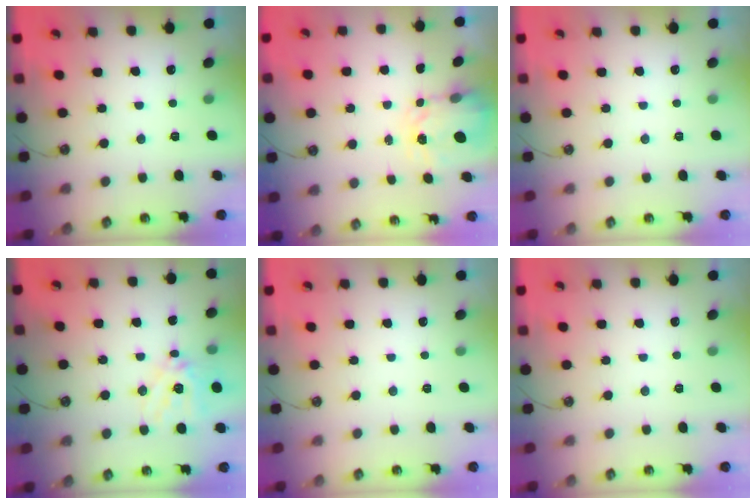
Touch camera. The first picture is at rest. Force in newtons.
{"total": 3.5, "press": 3.5, "slide": 0.5}
{"total": 0.0}
{"total": 16.0, "press": 15.8, "slide": 2.6}
{"total": 0.0}
{"total": 0.0}